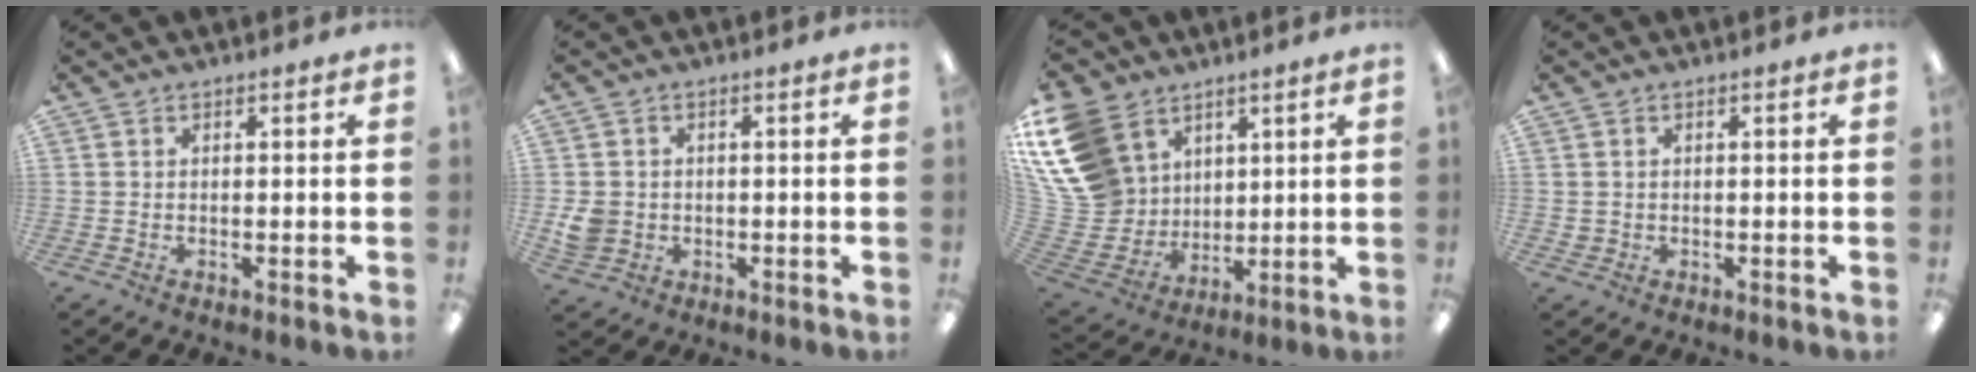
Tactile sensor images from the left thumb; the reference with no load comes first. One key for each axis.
{"total": 4.6, "fx": -0.5, "fy": 4.3, "fz": 1.6, "tx": -0.030, "ty": 0.005, "tz": -0.007}
{"total": 18.3, "fx": 8.3, "fy": 14.4, "fz": 7.7, "tx": -0.198, "ty": -0.038, "tz": 0.166}
{"total": 1.2, "fx": 0.2, "fy": 1.2, "fz": 0.0, "tx": -0.002, "ty": 0.005, "tz": 0.001}